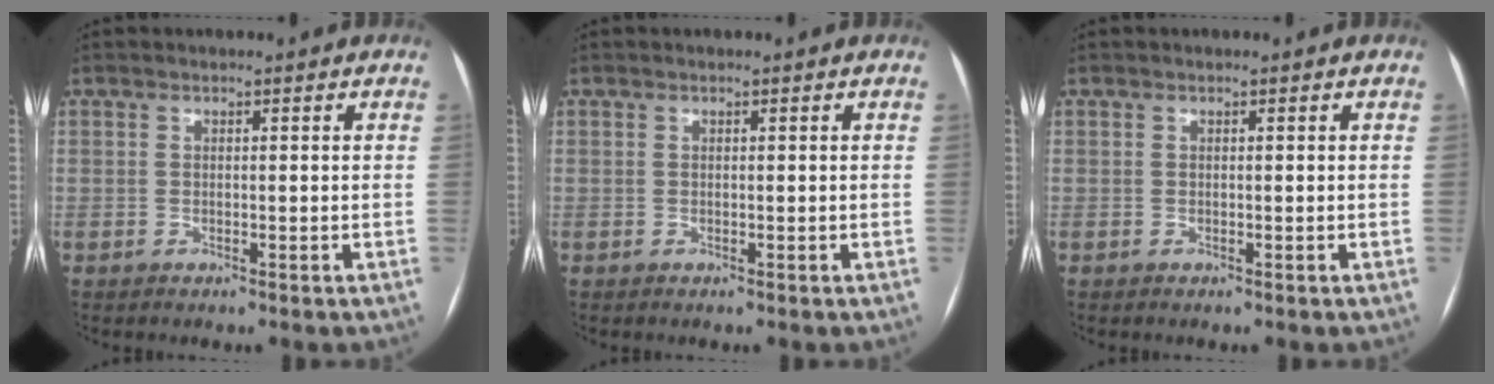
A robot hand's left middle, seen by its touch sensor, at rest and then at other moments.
{"total": 0.0}
{"total": 0.0}